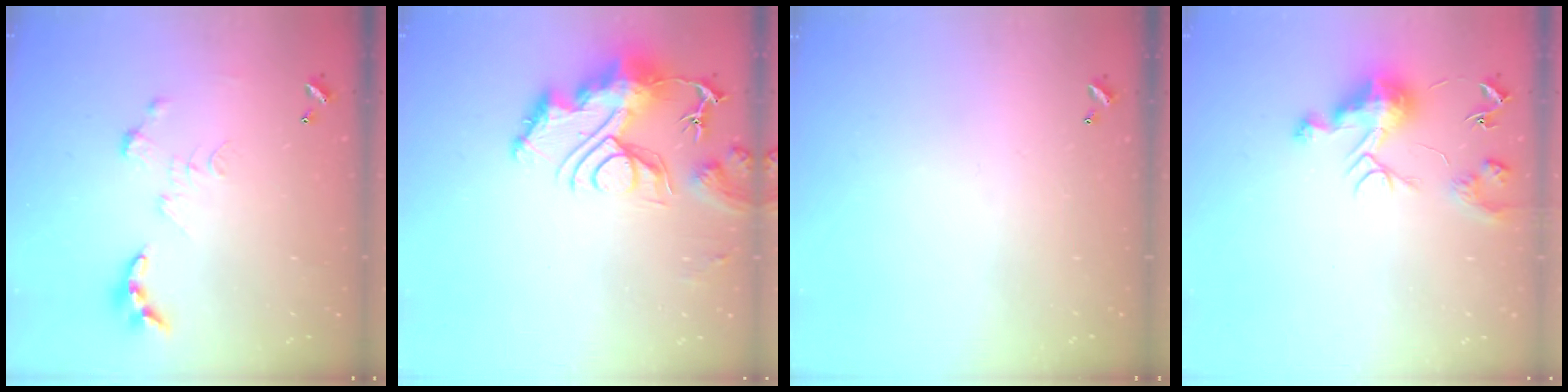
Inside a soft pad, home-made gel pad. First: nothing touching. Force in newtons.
{"total": 14.1, "press": 14.1, "slide": 1.4}
{"total": 0.0}
{"total": 10.0, "press": 10.0, "slide": 0.6}